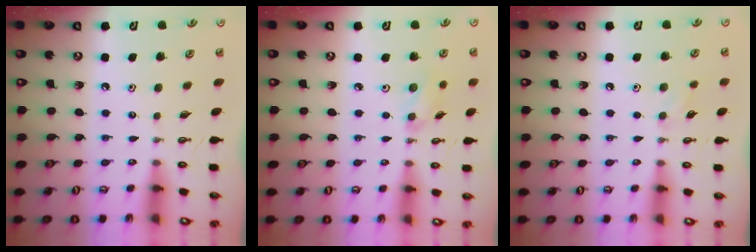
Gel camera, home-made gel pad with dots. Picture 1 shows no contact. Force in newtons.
{"total": 5.8, "press": 5.5, "slide": 2.0}
{"total": 6.6, "press": 6.2, "slide": 2.2}